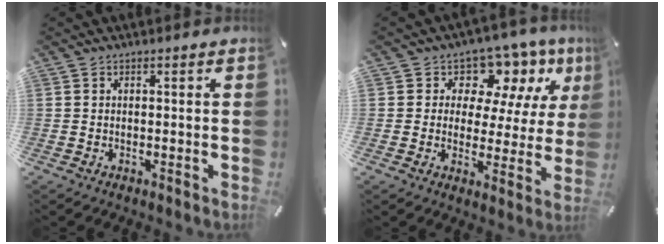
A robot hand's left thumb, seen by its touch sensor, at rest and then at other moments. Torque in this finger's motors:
{"motor_torque": [0.53, 0.02, 0.46, 0.09, -0.04]}